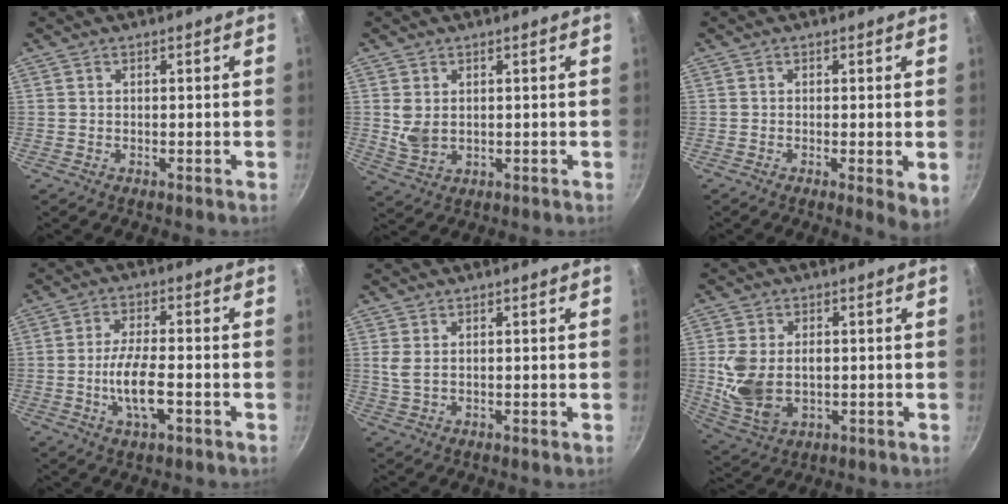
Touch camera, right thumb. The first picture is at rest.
{"total": 4.1, "force": [0.6, 2.8, 3.0], "torque": [-0.058, -0.007, 0.023]}
{"total": 3.7, "force": [-0.7, 0.8, 3.6], "torque": [-0.058, -0.013, -0.014]}
{"total": 8.0, "force": [-2.2, 2.9, 7.1], "torque": [-0.138, 0.009, -0.039]}
{"total": 2.1, "force": [0.7, 1.0, 1.7], "torque": [-0.041, 0.001, 0.020]}
{"total": 11.1, "force": [-0.2, 7.3, 8.3], "torque": [-0.163, 0.000, 0.014]}